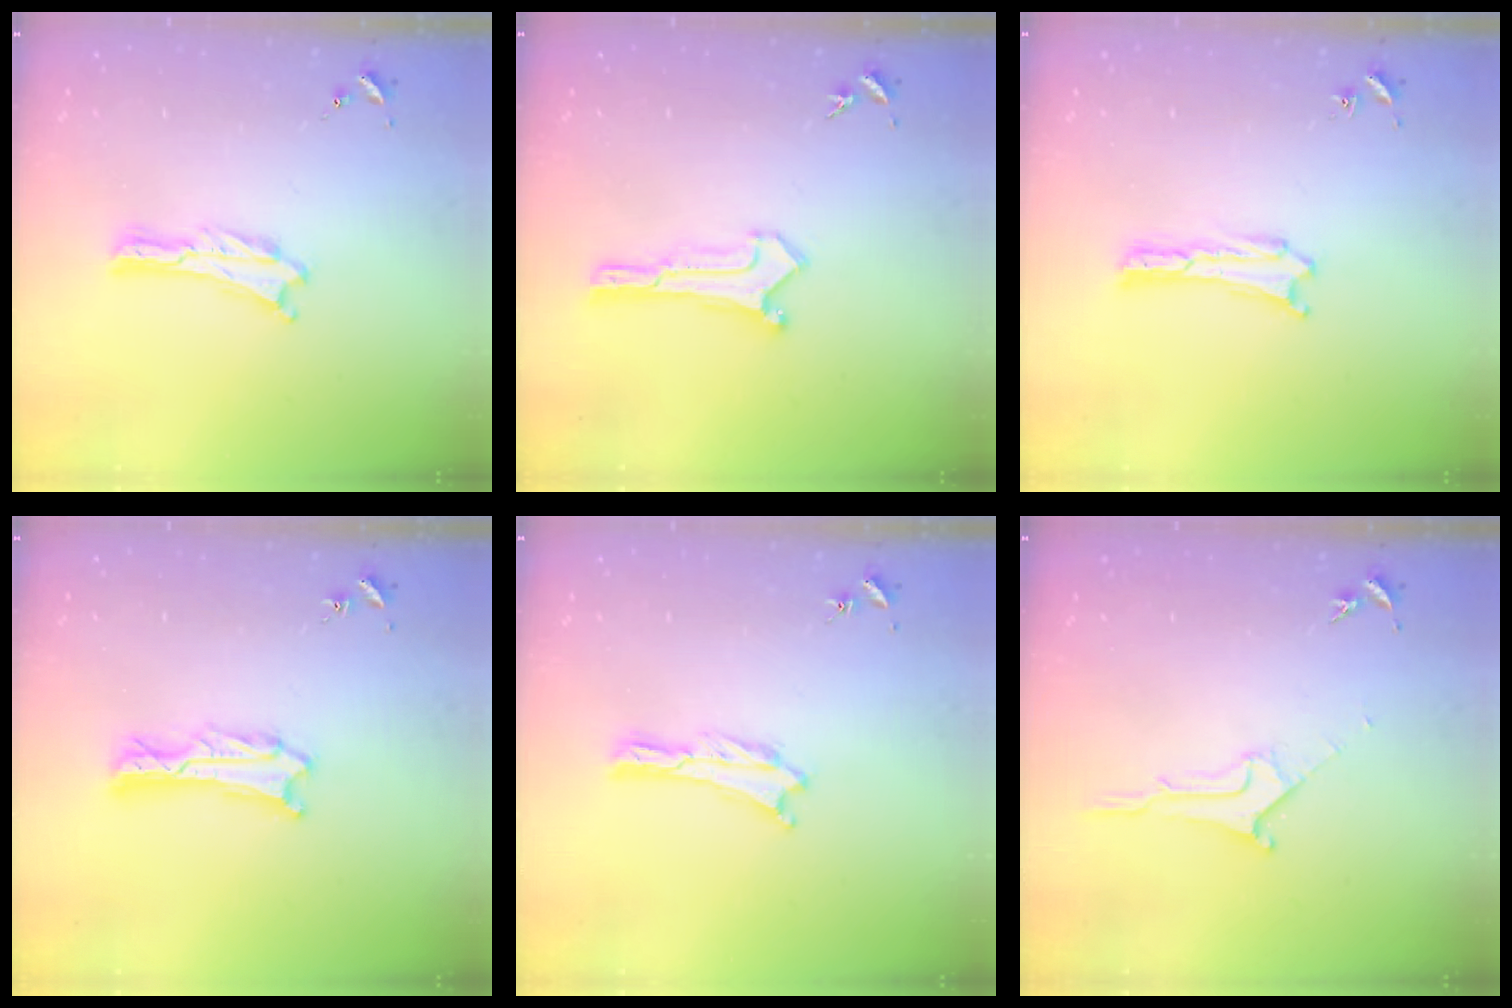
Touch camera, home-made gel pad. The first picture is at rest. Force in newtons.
{"total": 0.6, "press": 0.6, "slide": 0.0}
{"total": 0.0}
{"total": 1.8, "press": 1.8, "slide": 0.2}
{"total": 0.0}
{"total": 1.8, "press": 1.7, "slide": 0.2}